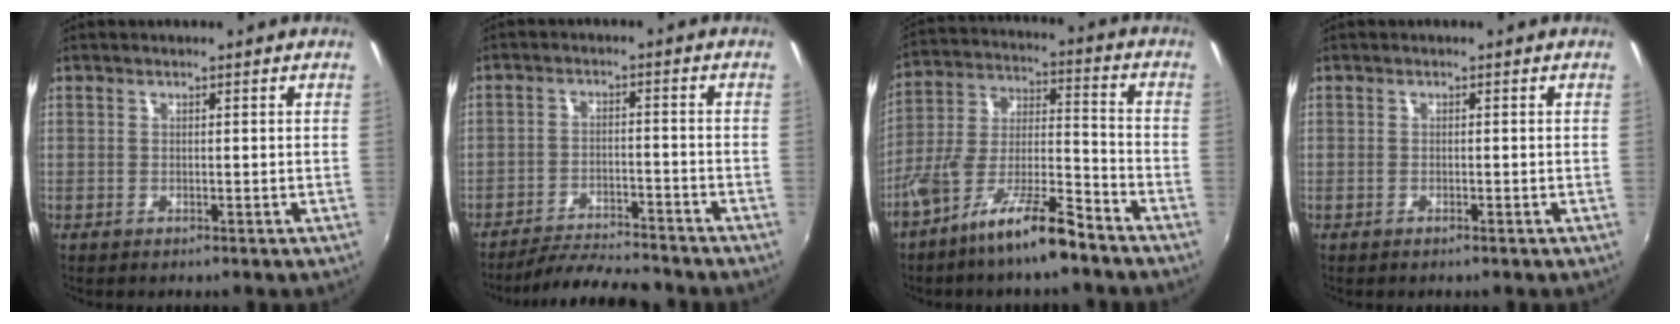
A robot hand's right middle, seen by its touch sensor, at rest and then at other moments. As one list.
[{"total": 10.1, "force": [-9.4, 1.3, 3.4], "torque": [-0.085, -0.002, -0.147]}, {"total": 13.4, "force": [-9.4, 2.5, 9.3], "torque": [-0.181, -0.006, -0.170]}, {"total": 0.8, "force": [-0.6, 0.2, 0.4], "torque": [-0.008, -0.002, -0.012]}]